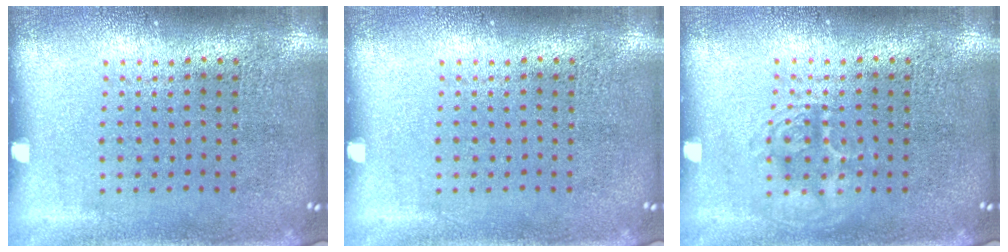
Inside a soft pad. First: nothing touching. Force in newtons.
{"total": 0.0}
{"total": 1.8, "press": 1.7, "slide": 0.2}